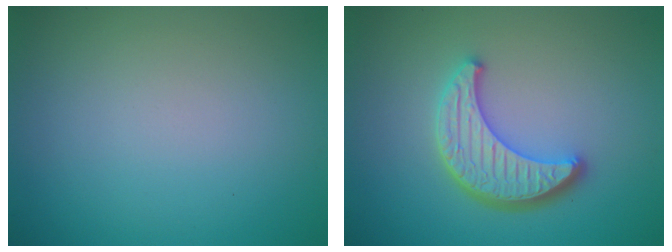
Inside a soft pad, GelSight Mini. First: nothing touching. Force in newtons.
{"total": 4.5, "press": 3.8, "slide": 2.4}